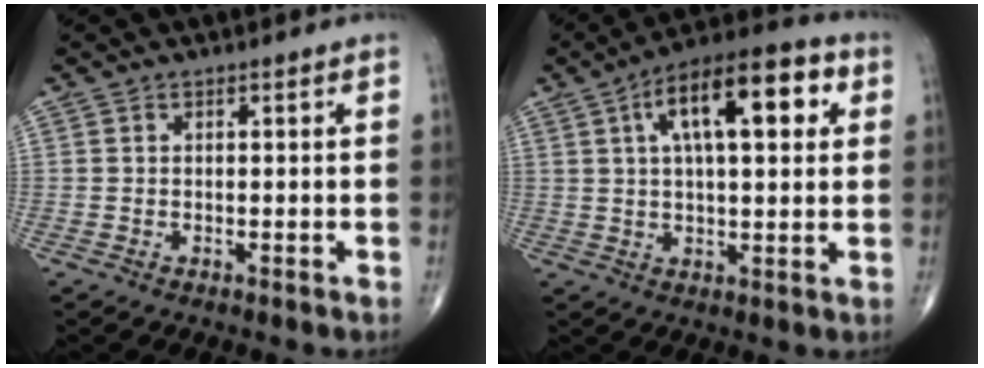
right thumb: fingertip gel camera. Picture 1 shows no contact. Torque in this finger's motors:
{"motor_torque": [0.68, 4.32, 1.35, 0.30, 0.14]}